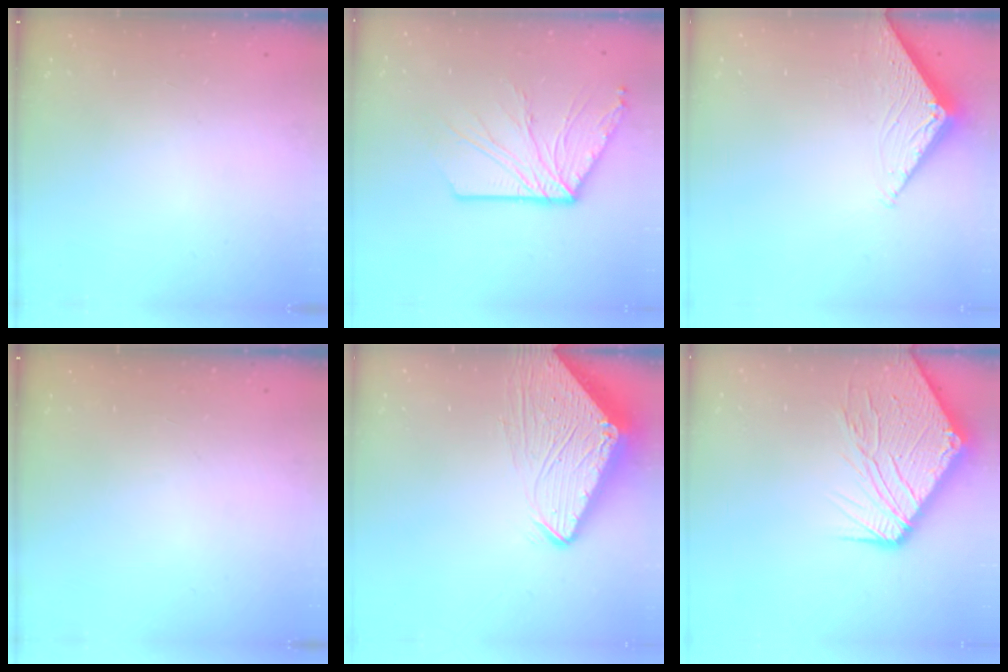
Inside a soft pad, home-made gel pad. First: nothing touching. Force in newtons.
{"total": 12.4, "press": 12.4, "slide": 0.5}
{"total": 2.8, "press": 2.8, "slide": 0.3}
{"total": 0.0}
{"total": 8.0, "press": 8.0, "slide": 0.7}
{"total": 17.5, "press": 17.4, "slide": 2.2}